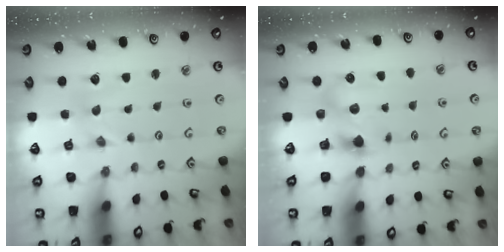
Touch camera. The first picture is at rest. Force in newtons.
{"total": 7.0, "press": 7.0, "slide": 0.6}